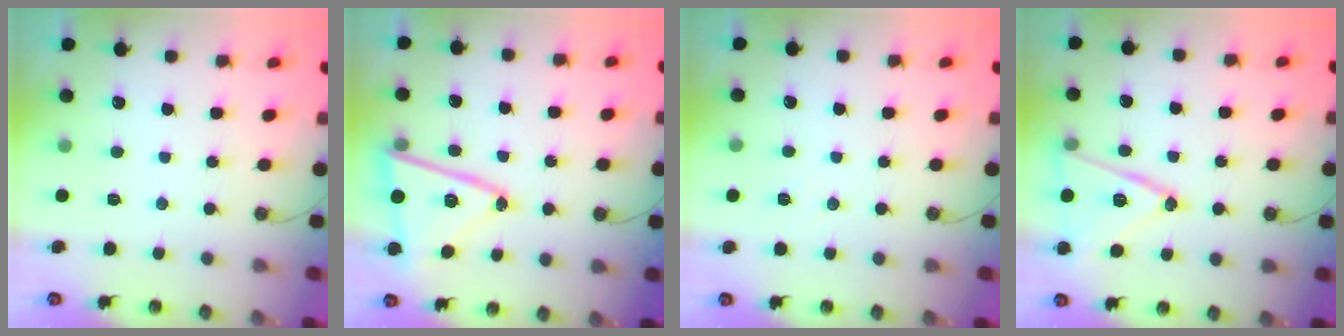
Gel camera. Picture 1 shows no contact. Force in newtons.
{"total": 16.1, "press": 16.1, "slide": 1.2}
{"total": 5.9, "press": 4.1, "slide": 4.2}
{"total": 15.0, "press": 14.6, "slide": 3.4}